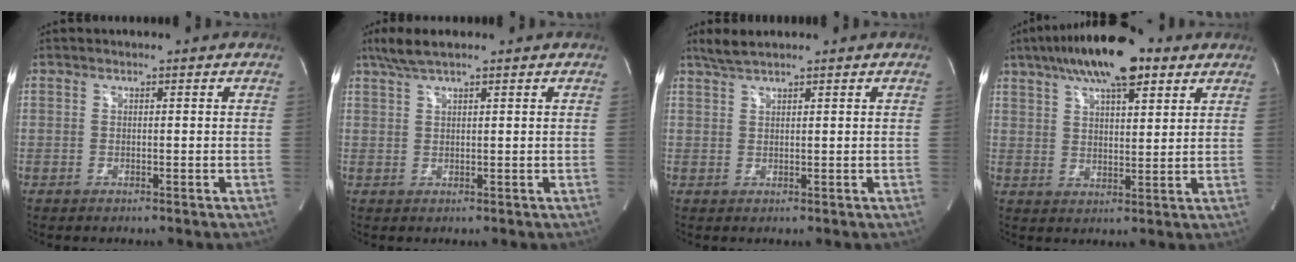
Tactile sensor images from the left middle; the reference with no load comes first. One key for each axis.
{"total": 4.6, "fx": 3.5, "fy": 0.5, "fz": 3.0, "tx": -0.066, "ty": 0.022, "tz": 0.068}
{"total": 2.8, "fx": 2.4, "fy": 0.1, "fz": 1.4, "tx": -0.034, "ty": 0.011, "tz": 0.050}
{"total": 15.0, "fx": 9.5, "fy": 4.5, "fz": 10.7, "tx": -0.196, "ty": 0.033, "tz": 0.161}